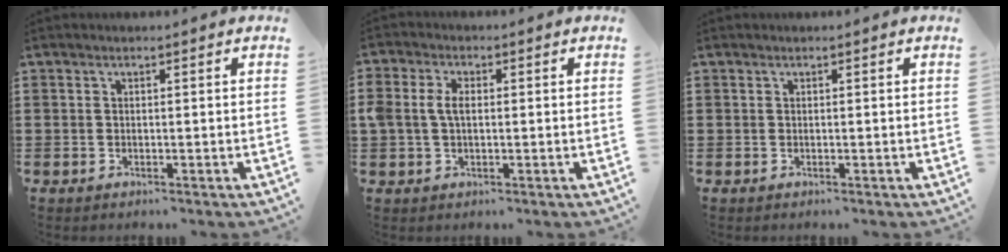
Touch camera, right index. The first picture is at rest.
{"total": 3.6, "force": [0.3, 2.2, 2.8], "torque": [-0.074, 0.006, -0.001]}
{"total": 0.0}